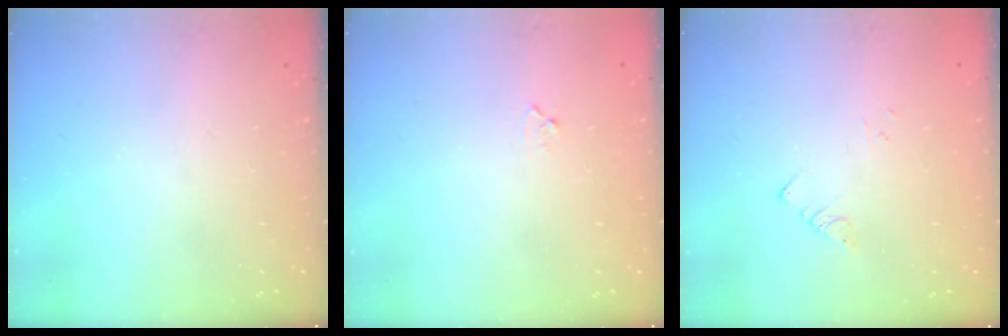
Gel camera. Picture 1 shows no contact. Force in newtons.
{"total": 3.4, "press": 3.4, "slide": 0.4}
{"total": 1.8, "press": 1.8, "slide": 0.2}